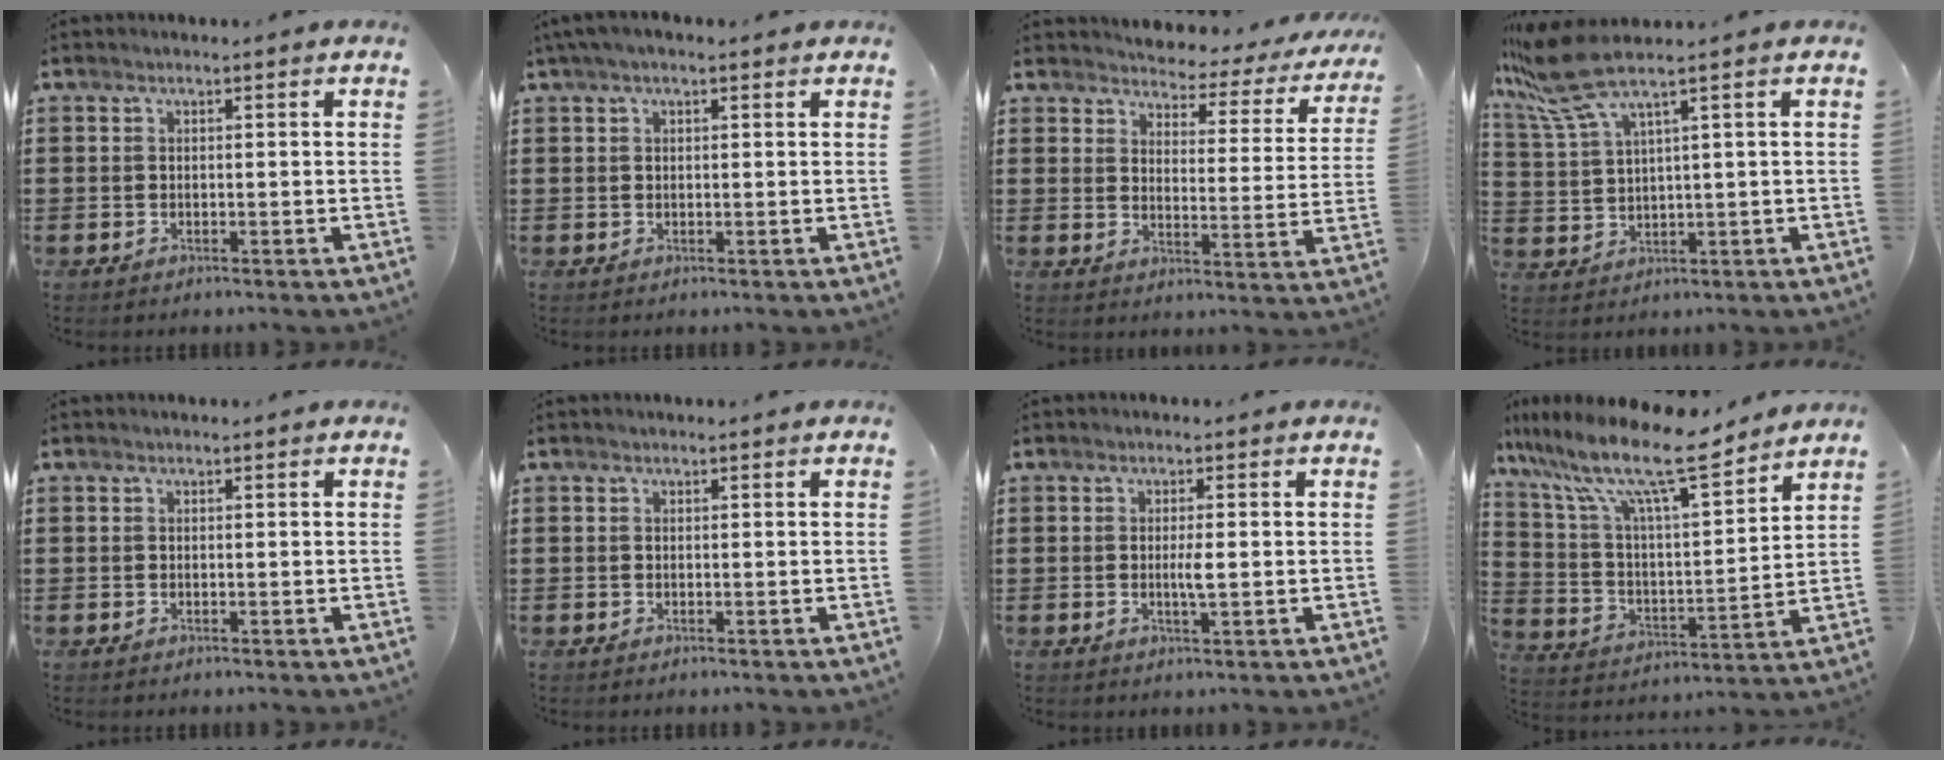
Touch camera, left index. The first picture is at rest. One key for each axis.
{"total": 1.6, "fx": 0.8, "fy": 0.5, "fz": 1.3, "tx": -0.027, "ty": 0.003, "tz": 0.014}
{"total": 3.0, "fx": 2.9, "fy": 0.7, "fz": 0.3, "tx": -0.021, "ty": -0.030, "tz": 0.042}
{"total": 7.2, "fx": 4.6, "fy": 1.0, "fz": 5.5, "tx": -0.146, "ty": -0.027, "tz": 0.076}
{"total": 0.0}
{"total": 0.0}
{"total": 2.4, "fx": -0.2, "fy": 0.2, "fz": 2.3, "tx": -0.044, "ty": -0.005, "tz": -0.005}
{"total": 13.3, "fx": 10.6, "fy": 1.9, "fz": 7.9, "tx": -0.184, "ty": -0.063, "tz": 0.178}